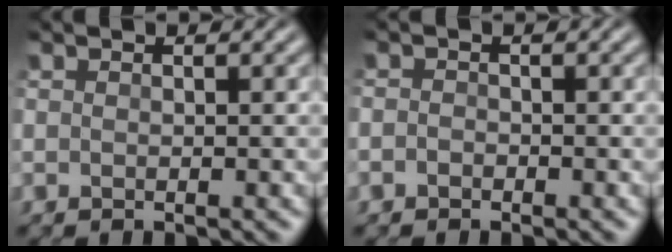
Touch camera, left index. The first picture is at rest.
{"total": 0.8, "force": [-0.5, 0.6, 0.2], "torque": [0.010, 0.005, -0.013]}